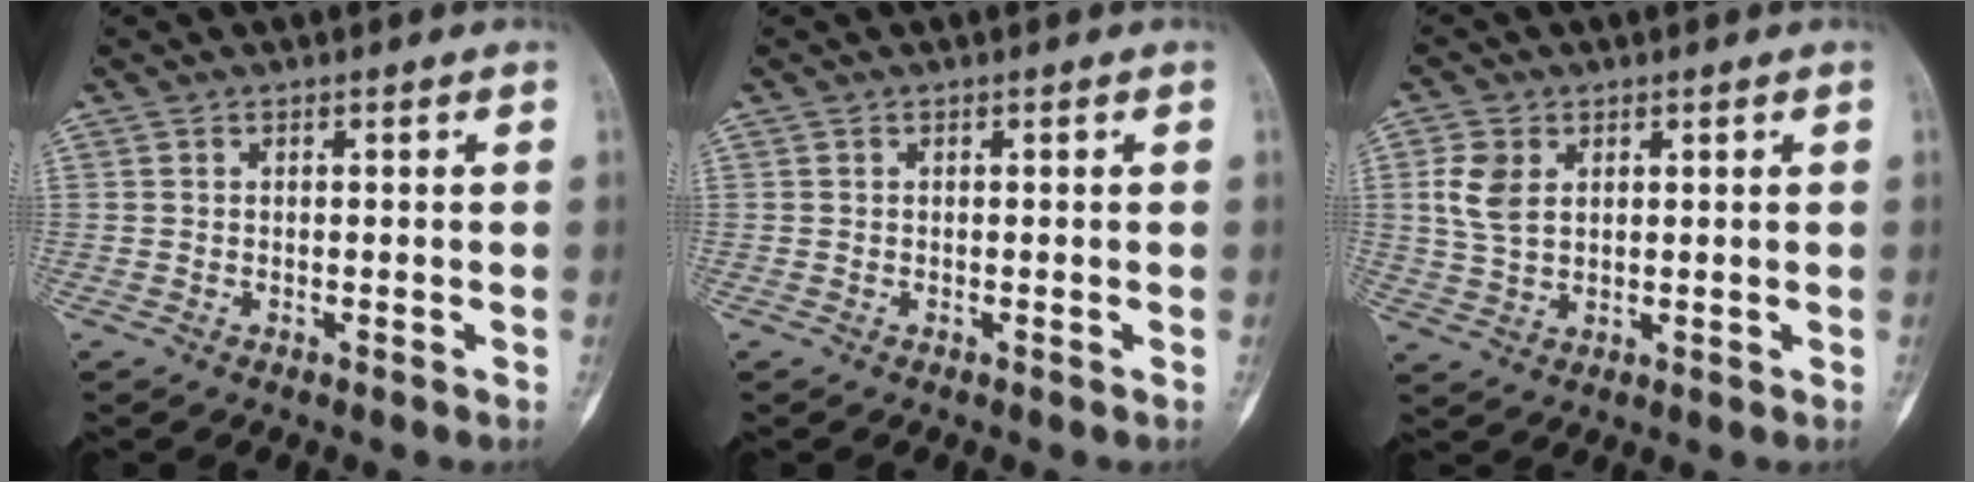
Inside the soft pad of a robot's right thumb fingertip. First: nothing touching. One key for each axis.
{"total": 0.0}
{"total": 6.4, "fx": 1.7, "fy": 4.4, "fz": 4.3, "tx": -0.080, "ty": -0.001, "tz": 0.038}